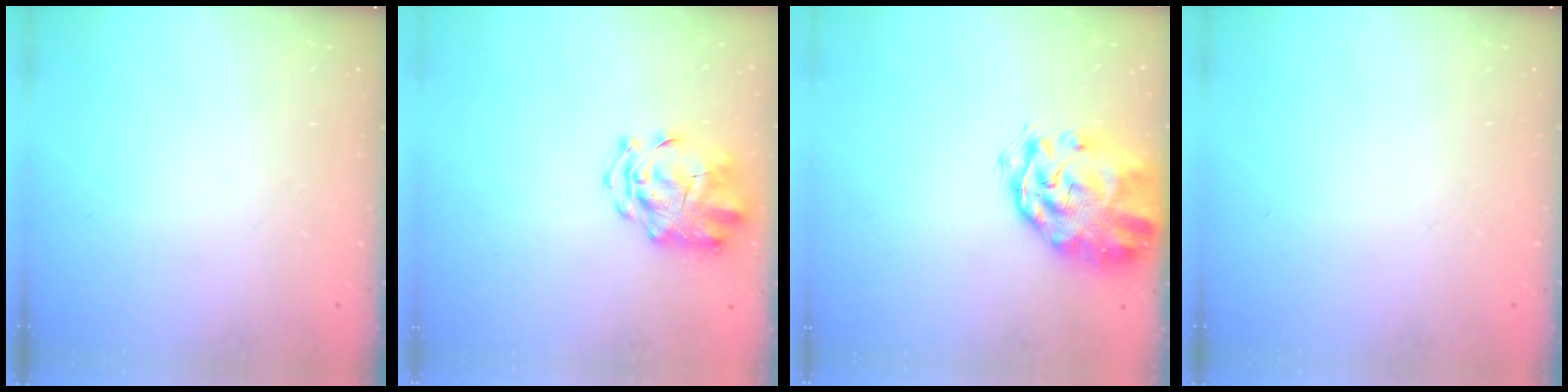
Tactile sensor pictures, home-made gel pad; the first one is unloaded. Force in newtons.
{"total": 3.6, "press": 3.4, "slide": 1.3}
{"total": 3.4, "press": 3.3, "slide": 1.1}
{"total": 0.0}